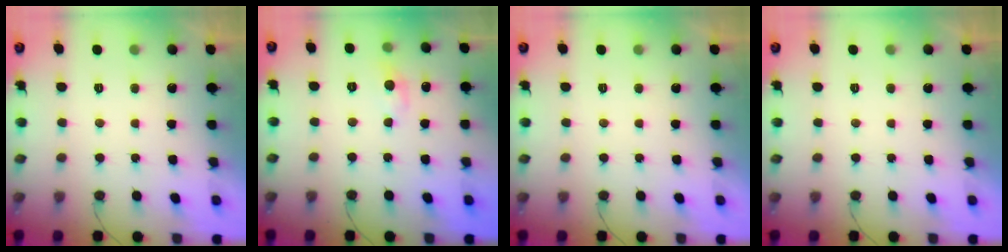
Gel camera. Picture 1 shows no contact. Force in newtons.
{"total": 4.0, "press": 4.0, "slide": 0.5}
{"total": 0.0}
{"total": 0.0}